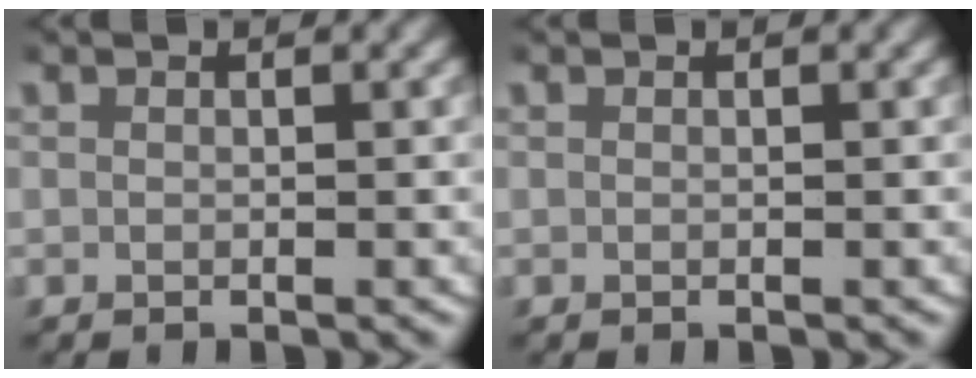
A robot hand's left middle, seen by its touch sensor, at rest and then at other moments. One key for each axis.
{"total": 0.0}